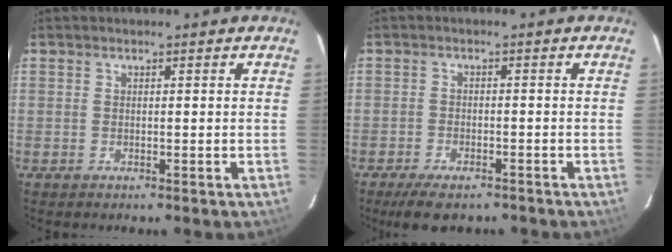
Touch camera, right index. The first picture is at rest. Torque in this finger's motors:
{"motor_torque": [0.56, -0.47, 0.13, 0.03]}